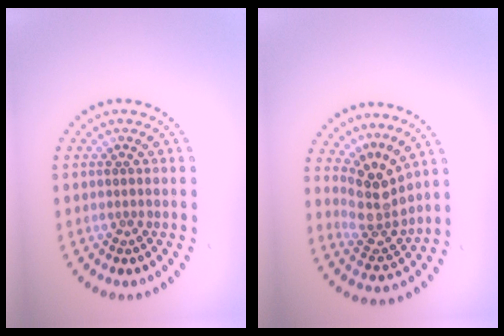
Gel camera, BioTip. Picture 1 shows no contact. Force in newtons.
{"total": 4.0, "press": 2.9, "slide": 2.8}